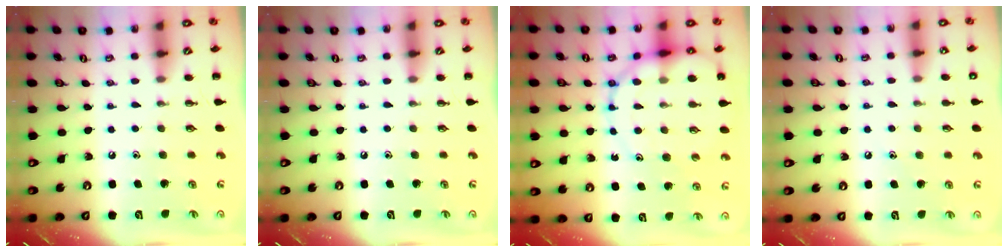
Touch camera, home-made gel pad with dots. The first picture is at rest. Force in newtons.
{"total": 0.0}
{"total": 14.1, "press": 13.7, "slide": 3.4}
{"total": 5.2, "press": 5.0, "slide": 1.4}